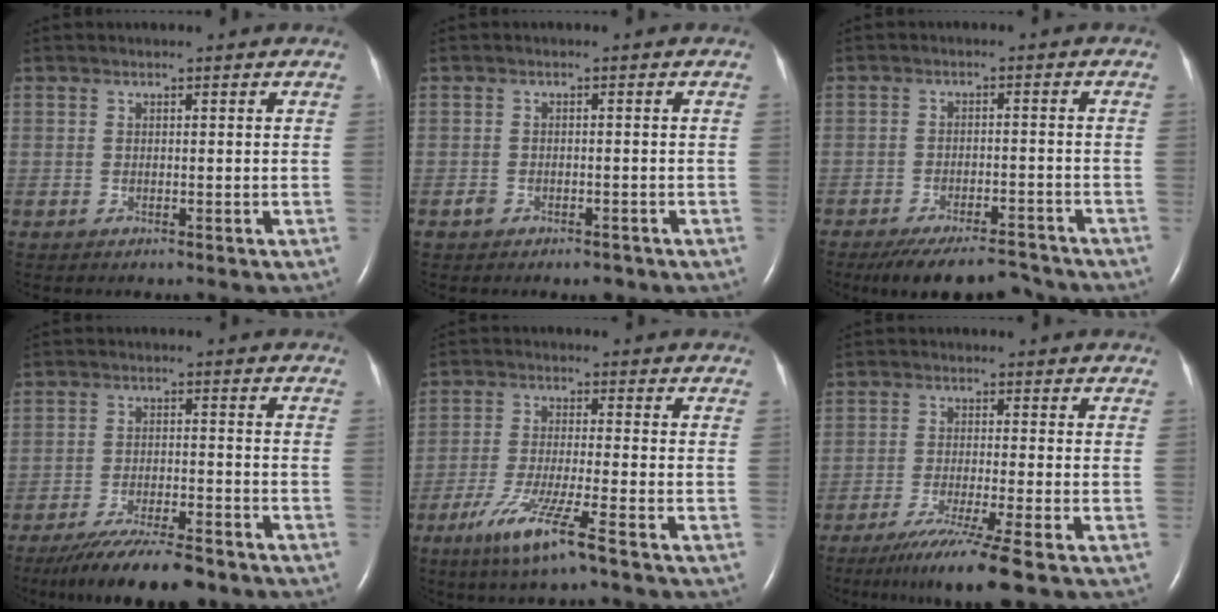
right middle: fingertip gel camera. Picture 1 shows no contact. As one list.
[{"total": 2.3, "force": [-1.5, 1.4, 1.0], "torque": [-0.016, 0.003, -0.015]}, {"total": 10.6, "force": [-9.6, 2.4, 3.8], "torque": [-0.062, -0.001, -0.142]}, {"total": 11.6, "force": [-9.6, 1.8, 6.3], "torque": [-0.103, -0.024, -0.152]}, {"total": 8.6, "force": [-5.1, -0.5, 6.9], "torque": [-0.136, -0.025, -0.096]}, {"total": 9.0, "force": [-6.2, -1.6, 6.3], "torque": [-0.105, -0.031, -0.103]}]